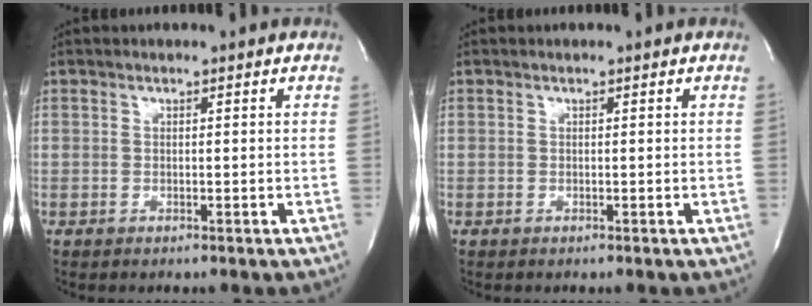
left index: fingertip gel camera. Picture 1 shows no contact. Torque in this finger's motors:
{"motor_torque": [-0.01, 0.00, 0.00, -0.01]}